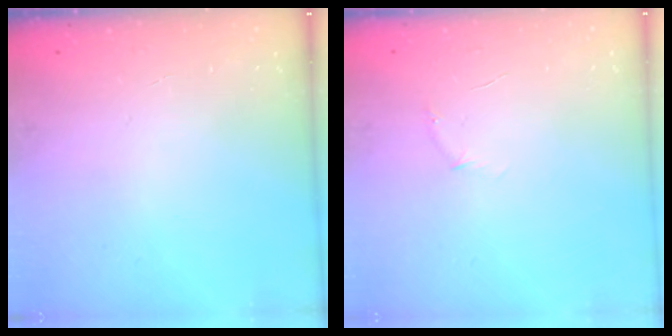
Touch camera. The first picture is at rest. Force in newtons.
{"total": 3.7, "press": 3.6, "slide": 1.0}